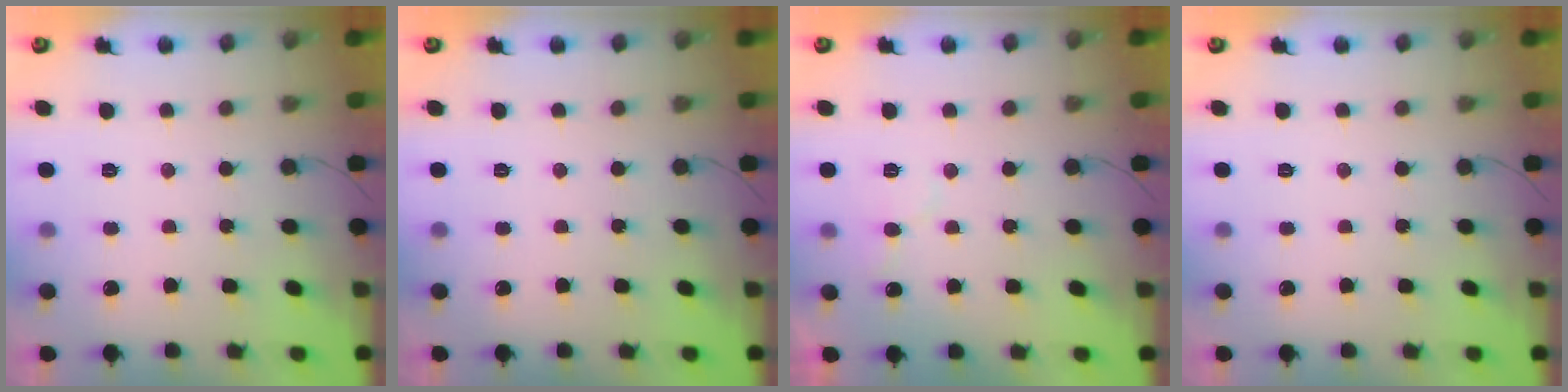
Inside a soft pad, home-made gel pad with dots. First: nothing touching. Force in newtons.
{"total": 0.0}
{"total": 6.8, "press": 6.8, "slide": 0.5}
{"total": 0.0}